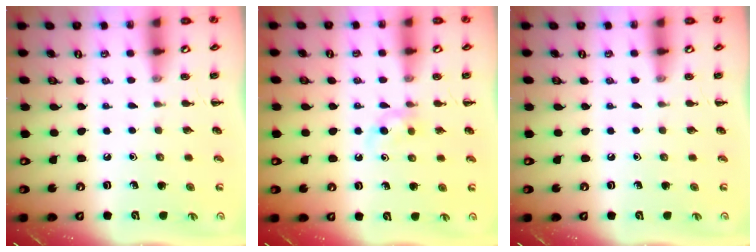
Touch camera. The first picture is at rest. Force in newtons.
{"total": 4.1, "press": 3.9, "slide": 1.4}
{"total": 0.0}